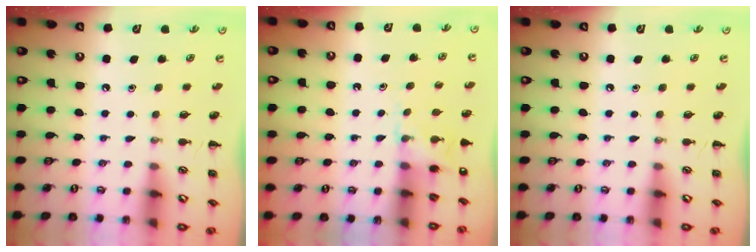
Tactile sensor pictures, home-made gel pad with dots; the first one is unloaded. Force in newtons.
{"total": 5.5, "press": 5.3, "slide": 1.3}
{"total": 0.0}